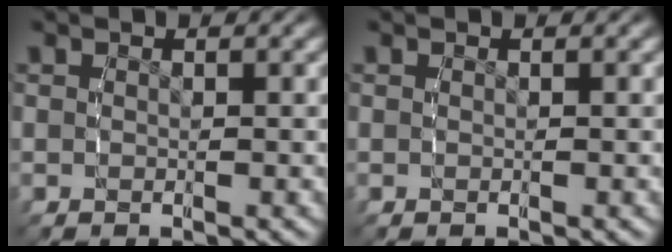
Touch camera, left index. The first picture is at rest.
{"total": 0.0}